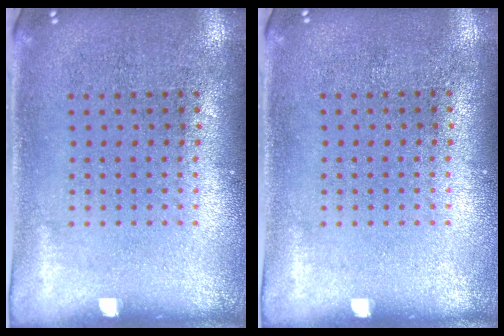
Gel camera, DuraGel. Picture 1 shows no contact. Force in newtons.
{"total": 0.0}